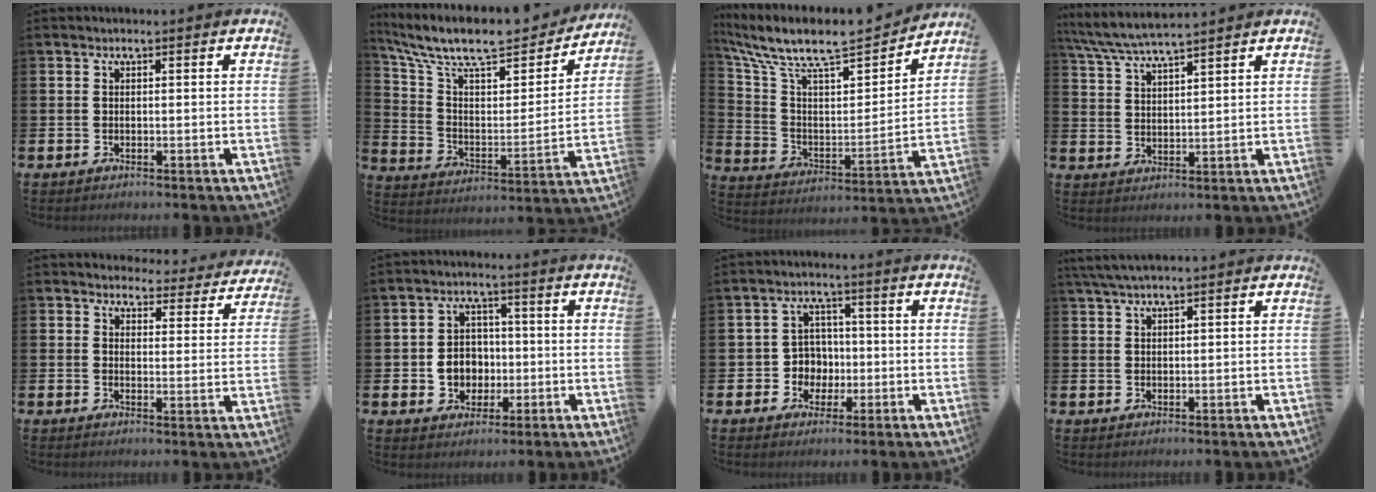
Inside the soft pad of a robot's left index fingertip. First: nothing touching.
{"total": 10.1, "force": [8.5, 3.4, 4.3], "torque": [-0.121, -0.057, 0.145]}
{"total": 9.0, "force": [7.8, 2.5, 3.7], "torque": [-0.109, -0.063, 0.129]}
{"total": 5.9, "force": [5.6, 0.3, 1.9], "torque": [-0.058, -0.023, 0.101]}
{"total": 3.4, "force": [3.2, 1.2, 0.1], "torque": [-0.010, -0.025, 0.051]}
{"total": 5.2, "force": [-0.5, 4.8, 2.0], "torque": [-0.033, 0.008, -0.016]}
{"total": 4.4, "force": [-0.2, 4.4, 0.8], "torque": [-0.022, 0.000, -0.012]}
{"total": 2.8, "force": [2.3, 0.2, 1.6], "torque": [-0.038, 0.003, 0.043]}